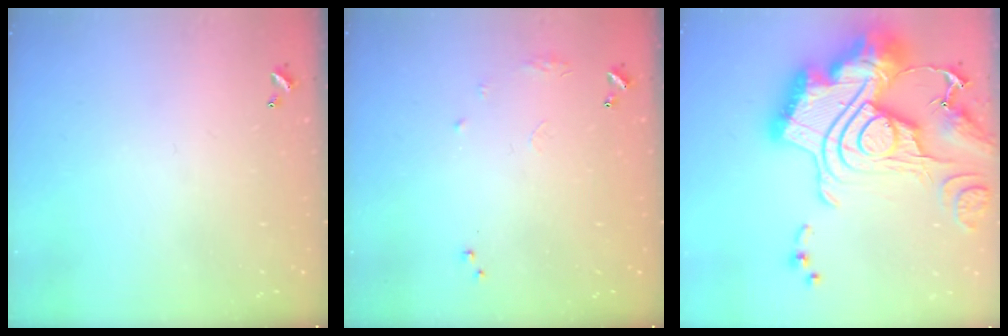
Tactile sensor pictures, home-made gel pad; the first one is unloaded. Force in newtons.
{"total": 7.4, "press": 7.4, "slide": 0.8}
{"total": 3.2, "press": 2.4, "slide": 2.2}